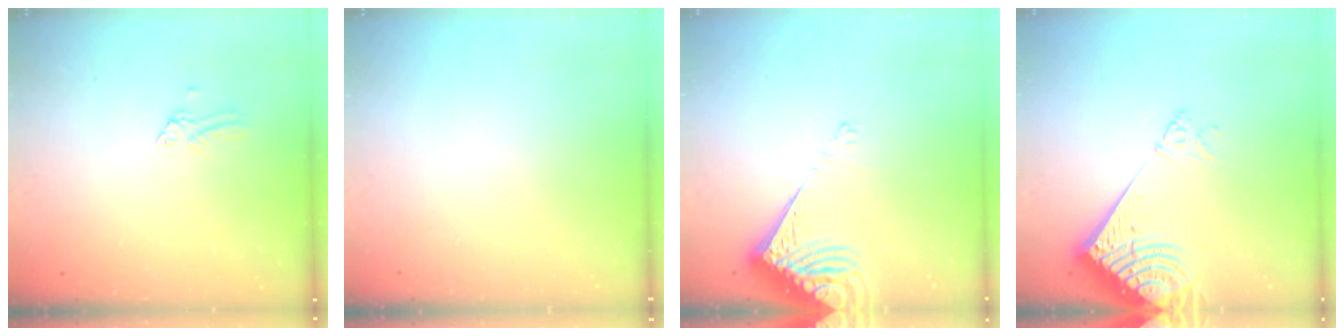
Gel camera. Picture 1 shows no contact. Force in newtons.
{"total": 0.0}
{"total": 9.3, "press": 9.3, "slide": 1.1}
{"total": 13.2, "press": 13.1, "slide": 2.0}